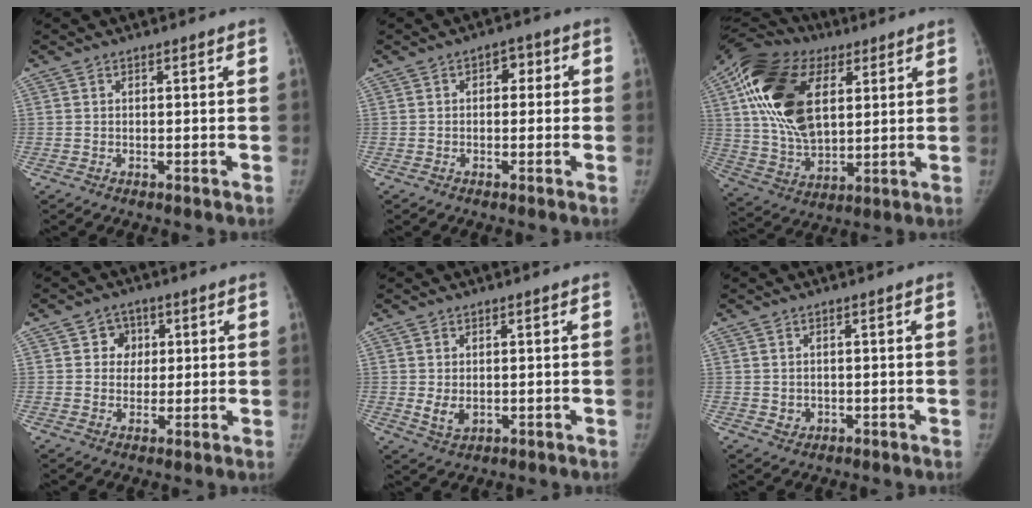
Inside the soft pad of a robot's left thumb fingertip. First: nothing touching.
{"total": 4.2, "force": [0.2, 3.0, 2.9], "torque": [-0.011, 0.013, -0.007]}
{"total": 24.1, "force": [7.1, 14.5, 17.8], "torque": [-0.334, -0.012, 0.124]}
{"total": 5.2, "force": [1.4, 4.8, 1.8], "torque": [0.009, 0.003, 0.015]}
{"total": 3.6, "force": [0.0, 2.6, 2.5], "torque": [-0.042, -0.004, 0.009]}
{"total": 2.2, "force": [0.0, 2.0, 0.9], "torque": [-0.007, 0.000, 0.008]}